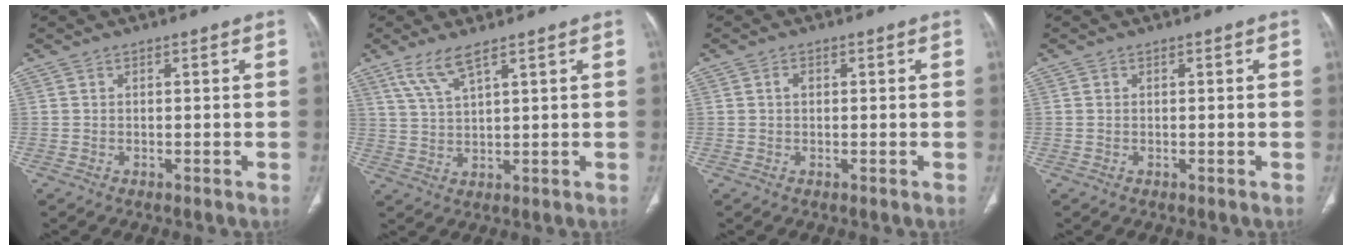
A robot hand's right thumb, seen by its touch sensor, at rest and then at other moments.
{"total": 5.8, "force": [3.8, 1.2, 4.2], "torque": [-0.096, -0.013, 0.087]}
{"total": 0.9, "force": [0.1, 0.6, 0.7], "torque": [-0.013, 0.002, -0.001]}
{"total": 0.0}